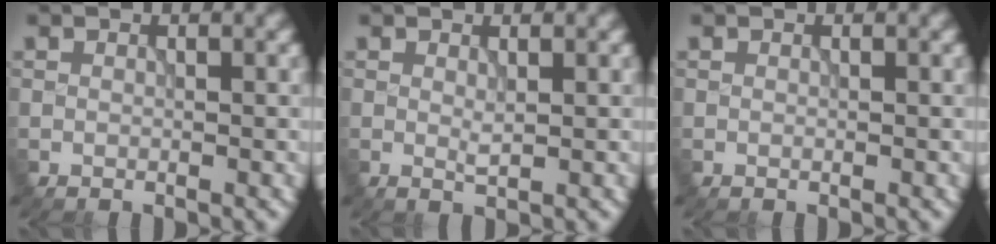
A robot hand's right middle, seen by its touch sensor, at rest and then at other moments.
{"total": 0.8, "force": [0.3, 0.1, 0.8], "torque": [-0.016, -0.003, 0.005]}
{"total": 0.0}